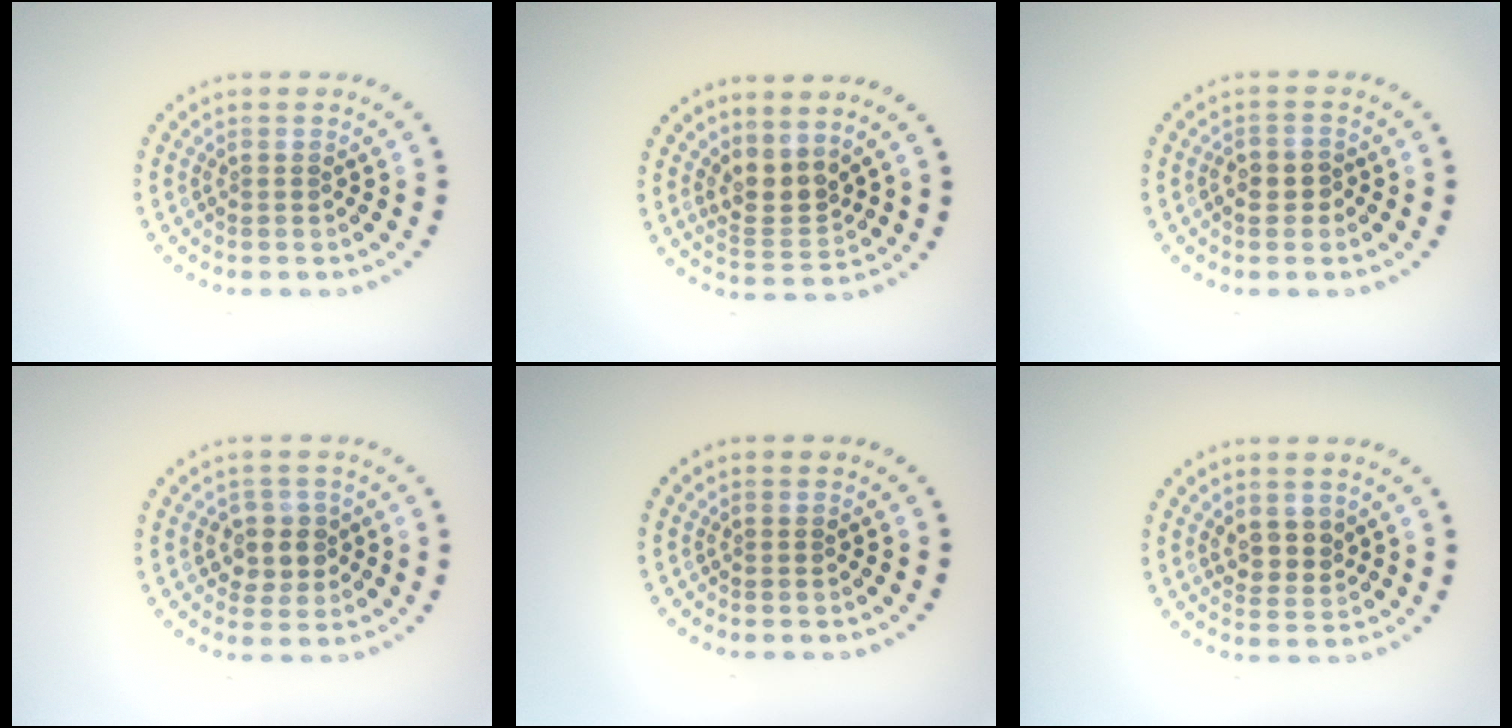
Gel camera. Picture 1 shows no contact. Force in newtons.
{"total": 2.9, "press": 2.4, "slide": 1.6}
{"total": 1.5, "press": 1.3, "slide": 0.6}
{"total": 2.7, "press": 2.6, "slide": 0.8}
{"total": 0.0}
{"total": 2.3, "press": 2.1, "slide": 1.0}